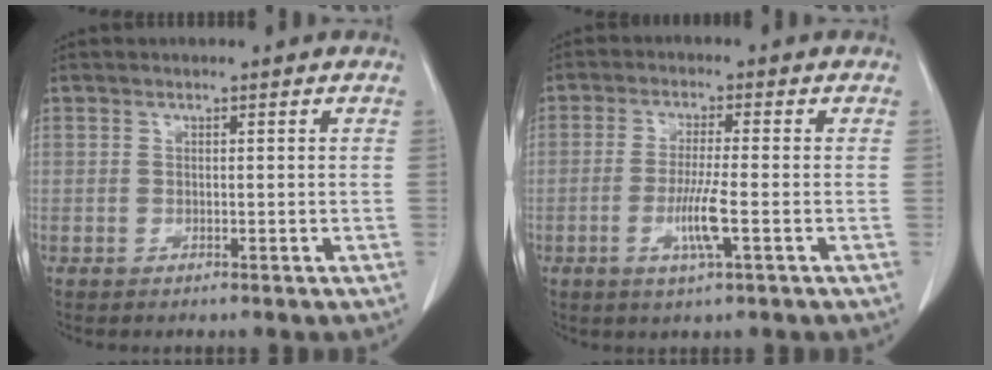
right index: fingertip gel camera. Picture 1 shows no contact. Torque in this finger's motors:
{"motor_torque": [0.95, -0.37, 0.45, 0.06]}